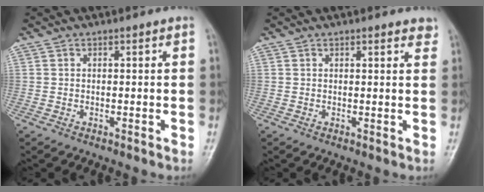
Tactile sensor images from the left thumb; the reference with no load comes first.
{"total": 2.5, "force": [1.9, 0.7, 1.5], "torque": [-0.006, -0.002, 0.020]}